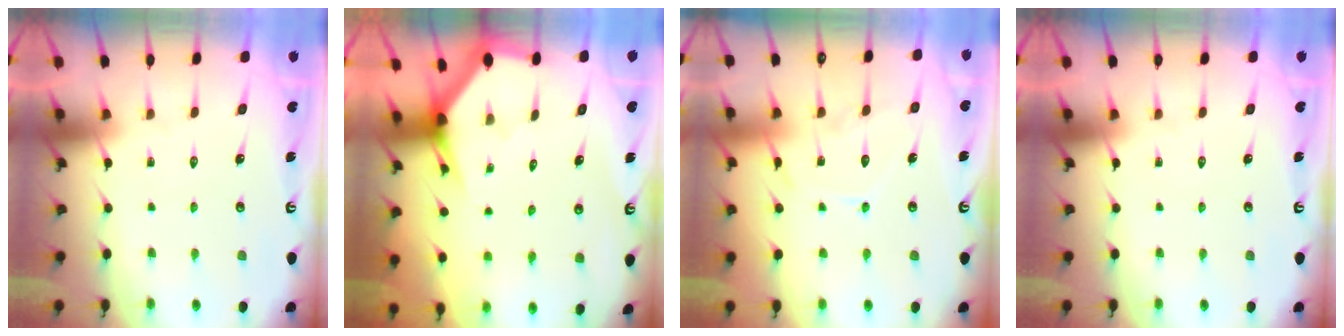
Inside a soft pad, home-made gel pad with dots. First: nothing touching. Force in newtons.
{"total": 2.7, "press": 2.7, "slide": 0.1}
{"total": 10.2, "press": 10.2, "slide": 0.8}
{"total": 0.0}